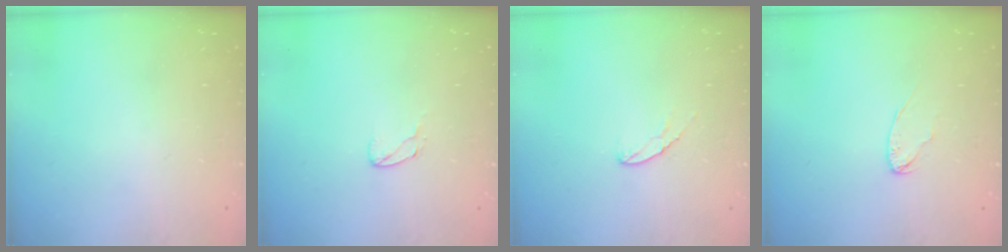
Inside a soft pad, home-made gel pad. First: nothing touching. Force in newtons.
{"total": 3.9, "press": 3.9, "slide": 0.3}
{"total": 5.8, "press": 5.8, "slide": 0.3}
{"total": 3.9, "press": 3.9, "slide": 0.3}